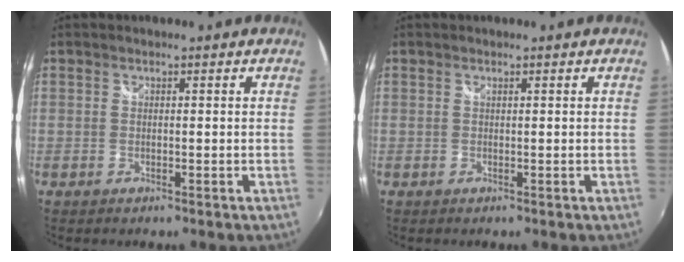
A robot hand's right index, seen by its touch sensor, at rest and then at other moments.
{"total": 0.0}